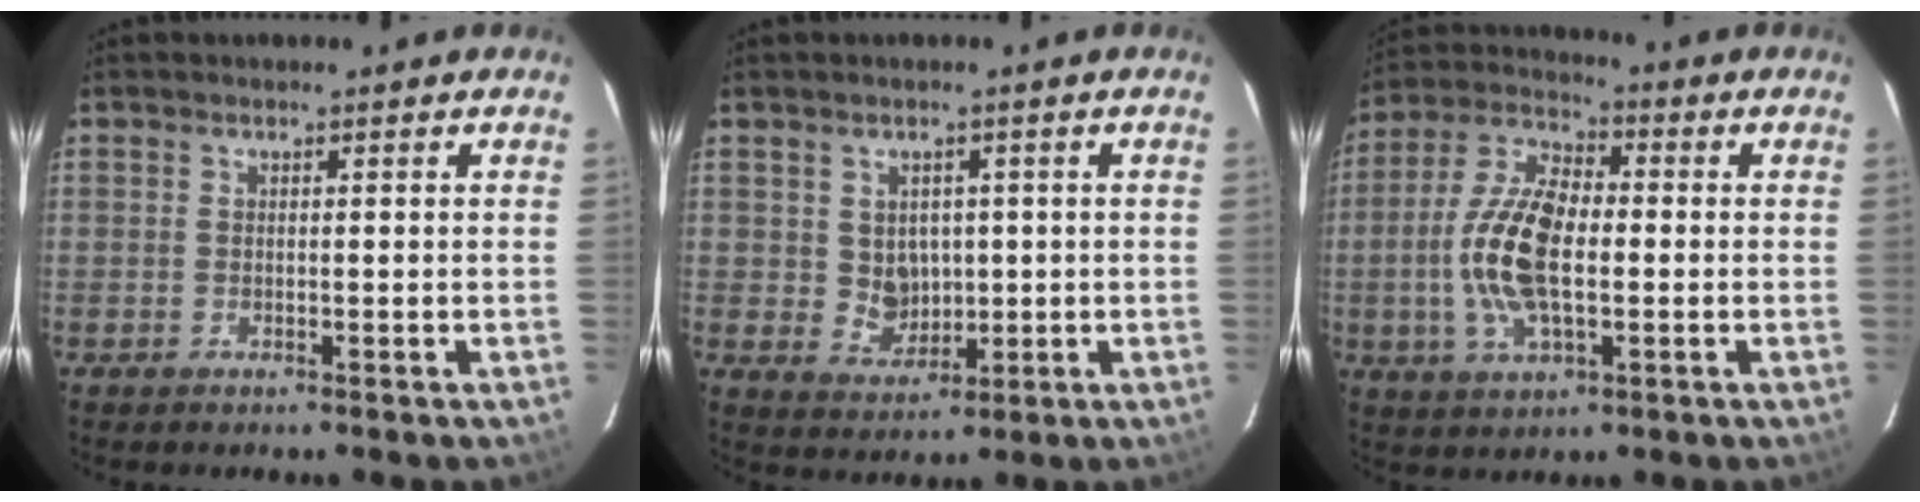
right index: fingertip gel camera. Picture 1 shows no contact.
{"total": 5.2, "force": [0.5, 4.7, 2.1], "torque": [-0.038, 0.006, 0.020]}
{"total": 14.2, "force": [-1.6, 6.5, 12.5], "torque": [-0.261, 0.008, -0.033]}